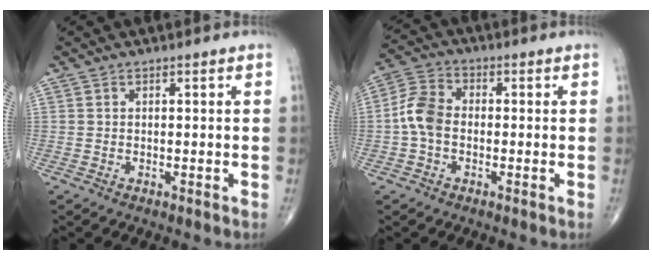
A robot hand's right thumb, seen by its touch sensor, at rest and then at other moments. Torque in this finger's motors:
{"motor_torque": [0.26, 0.37, 0.87, -0.23, 0.05]}